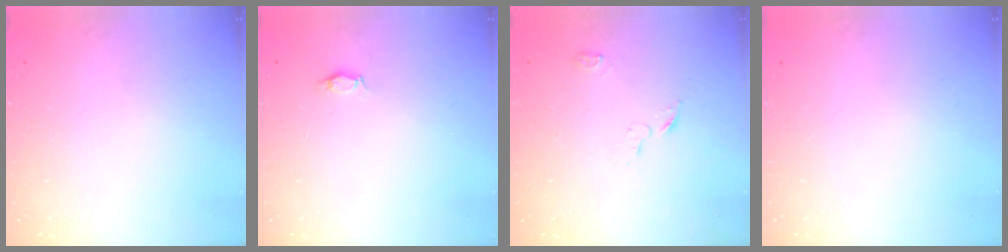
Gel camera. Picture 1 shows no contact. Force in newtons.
{"total": 3.0, "press": 2.9, "slide": 0.3}
{"total": 3.4, "press": 3.4, "slide": 0.4}
{"total": 0.0}